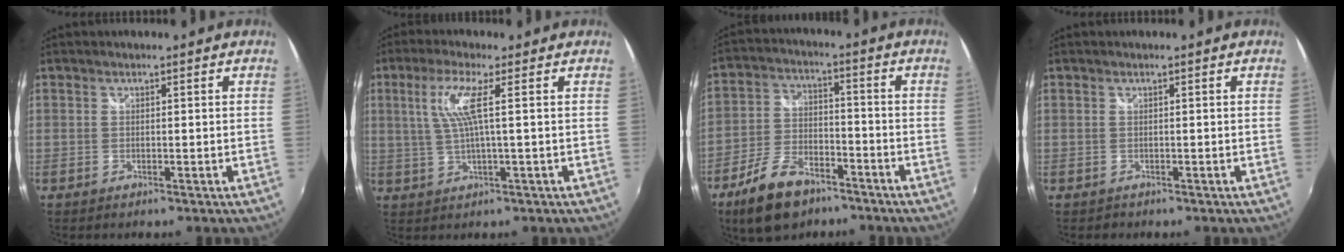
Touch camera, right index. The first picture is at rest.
{"total": 6.1, "force": [1.5, -0.2, 5.9], "torque": [-0.116, 0.000, 0.037]}
{"total": 12.3, "force": [-8.4, 6.1, 6.6], "torque": [-0.151, -0.001, -0.151]}
{"total": 0.6, "force": [-0.4, 0.4, -0.1], "torque": [0.000, -0.002, -0.005]}